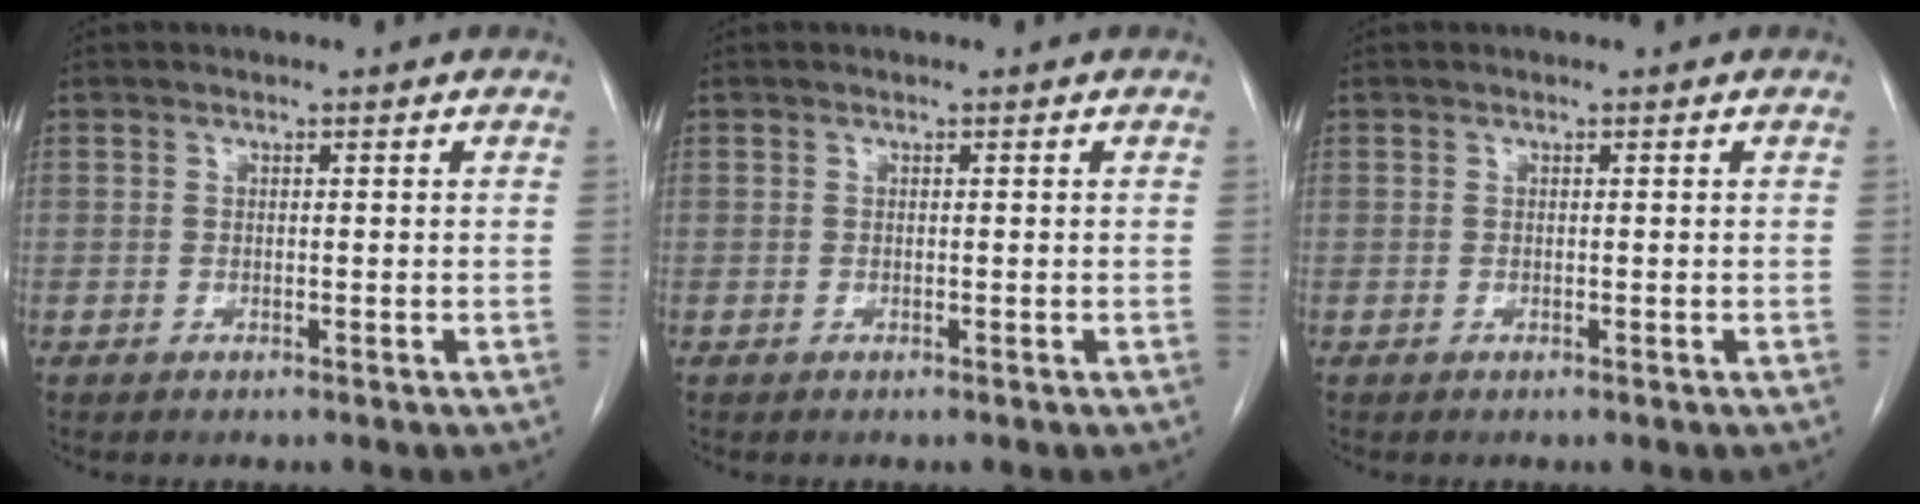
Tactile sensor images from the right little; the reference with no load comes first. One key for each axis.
{"total": 0.0}
{"total": 0.0}